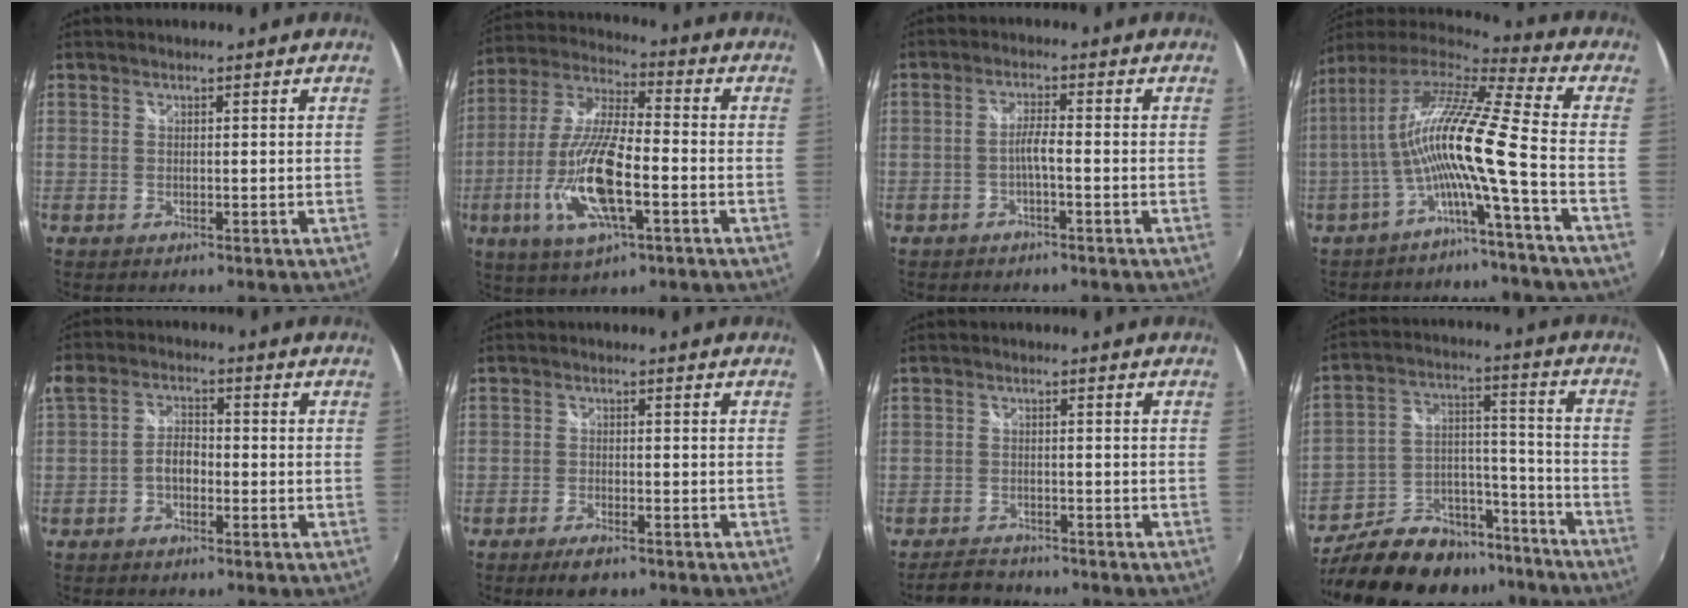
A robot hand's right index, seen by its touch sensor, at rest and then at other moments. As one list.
[{"total": 16.9, "force": [-5.3, 5.2, 15.2], "torque": [-0.320, -0.014, -0.102]}, {"total": 2.6, "force": [-1.2, 0.0, 2.3], "torque": [-0.047, 0.005, -0.024]}, {"total": 13.0, "force": [-2.8, -1.0, 12.6], "torque": [-0.219, -0.002, -0.060]}, {"total": 4.1, "force": [-1.8, 2.5, 2.7], "torque": [-0.056, 0.012, -0.035]}, {"total": 4.5, "force": [-3.4, 1.5, 2.6], "torque": [-0.063, -0.005, -0.061]}, {"total": 4.6, "force": [-4.1, 1.9, 0.6], "torque": [-0.033, 0.007, -0.070]}, {"total": 22.2, "force": [-17.8, 10.3, 8.5], "torque": [-0.176, 0.043, -0.257]}]